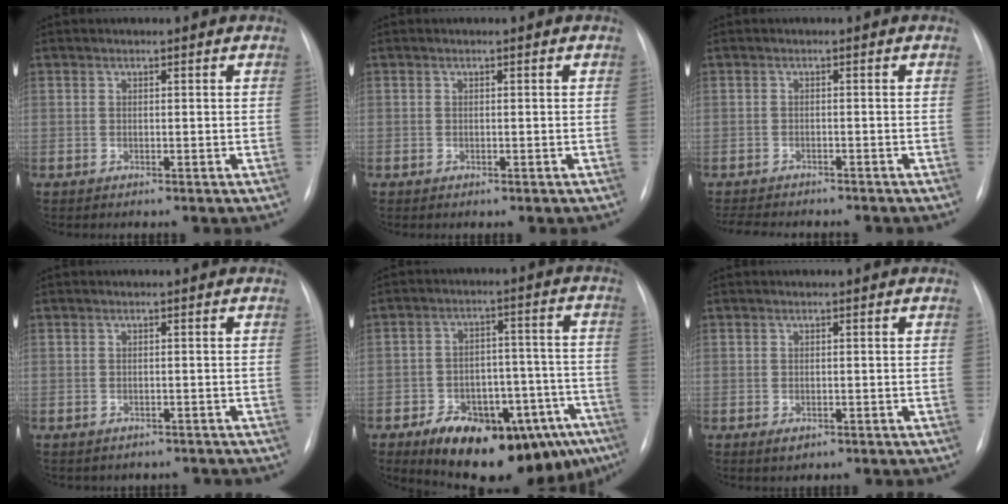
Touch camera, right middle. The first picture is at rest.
{"total": 0.0}
{"total": 9.2, "force": [-8.2, 2.4, 3.6], "torque": [-0.061, -0.007, -0.107]}
{"total": 3.0, "force": [-2.5, 1.5, 0.4], "torque": [-0.014, 0.005, -0.026]}
{"total": 21.7, "force": [-13.5, 9.1, 14.3], "torque": [-0.136, 0.034, -0.179]}
{"total": 1.3, "force": [-0.6, 0.8, 0.8], "torque": [-0.012, 0.000, -0.002]}